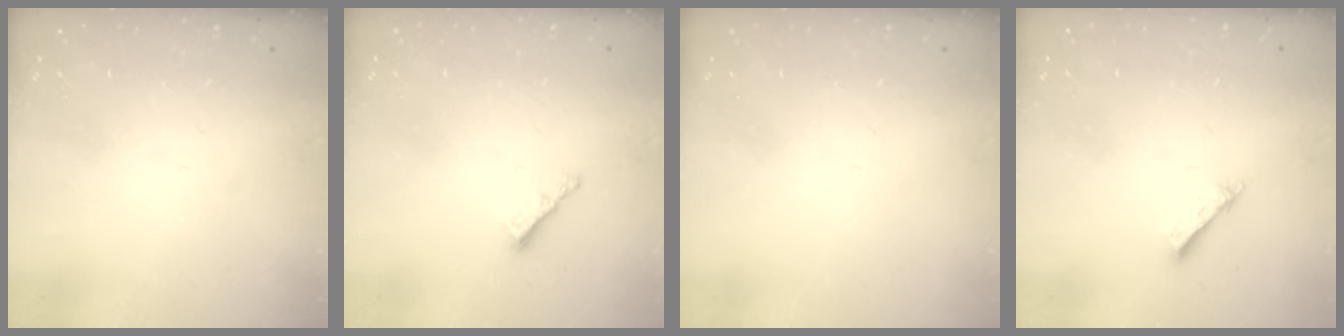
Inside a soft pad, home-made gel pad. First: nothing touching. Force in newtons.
{"total": 3.5, "press": 3.5, "slide": 0.3}
{"total": 0.0}
{"total": 1.5, "press": 1.5, "slide": 0.2}